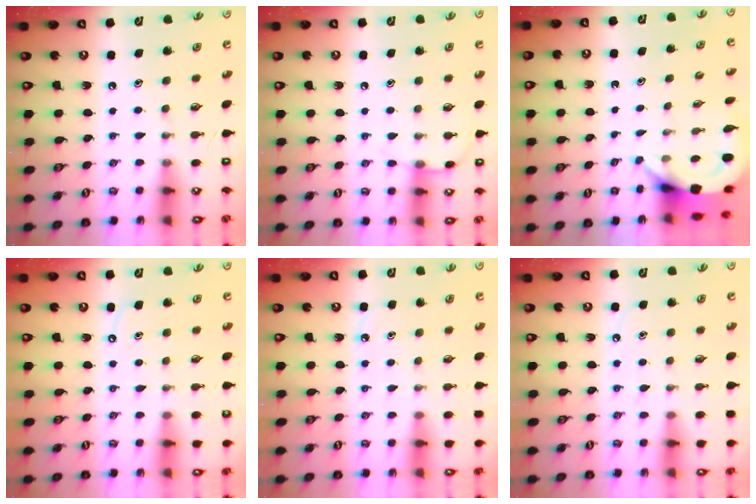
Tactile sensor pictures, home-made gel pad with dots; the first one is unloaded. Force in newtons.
{"total": 6.0, "press": 5.9, "slide": 0.7}
{"total": 3.7, "press": 3.7, "slide": 0.2}
{"total": 3.8, "press": 3.8, "slide": 0.4}
{"total": 3.7, "press": 3.7, "slide": 0.5}
{"total": 6.3, "press": 6.2, "slide": 1.0}